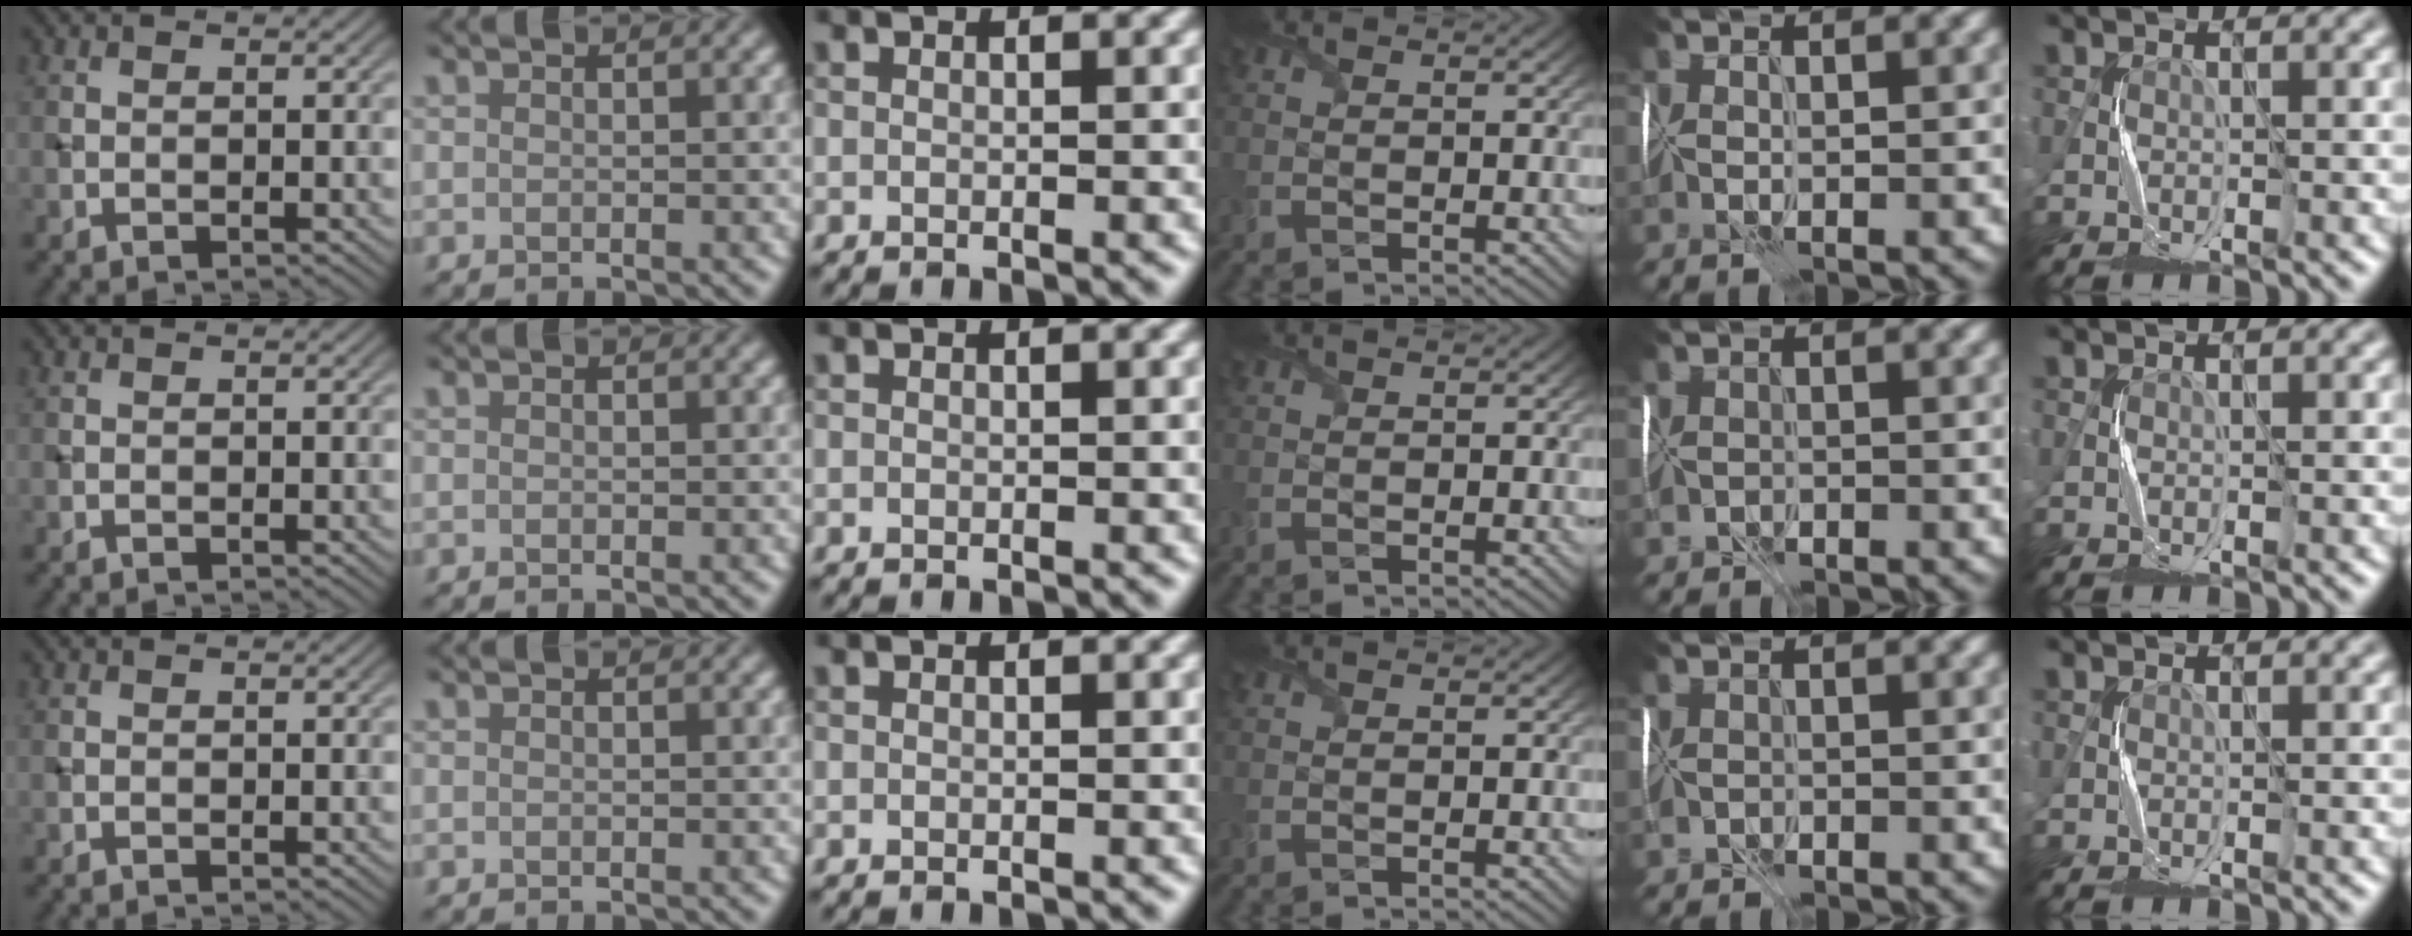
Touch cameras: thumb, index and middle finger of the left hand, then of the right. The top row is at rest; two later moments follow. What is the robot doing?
{"motion": "fold", "object": "tissue"}